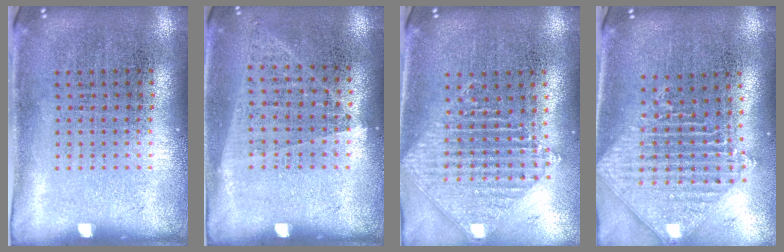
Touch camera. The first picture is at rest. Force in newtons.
{"total": 1.0, "press": 0.9, "slide": 0.5}
{"total": 1.3, "press": 1.2, "slide": 0.5}
{"total": 1.9, "press": 1.6, "slide": 1.1}